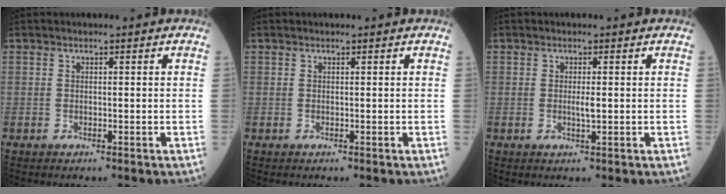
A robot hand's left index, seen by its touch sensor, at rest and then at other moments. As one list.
[{"total": 1.0, "force": [0.9, 0.0, 0.3], "torque": [-0.007, 0.008, 0.014]}, {"total": 1.4, "force": [0.2, 0.1, 1.4], "torque": [-0.030, -0.002, 0.003]}]